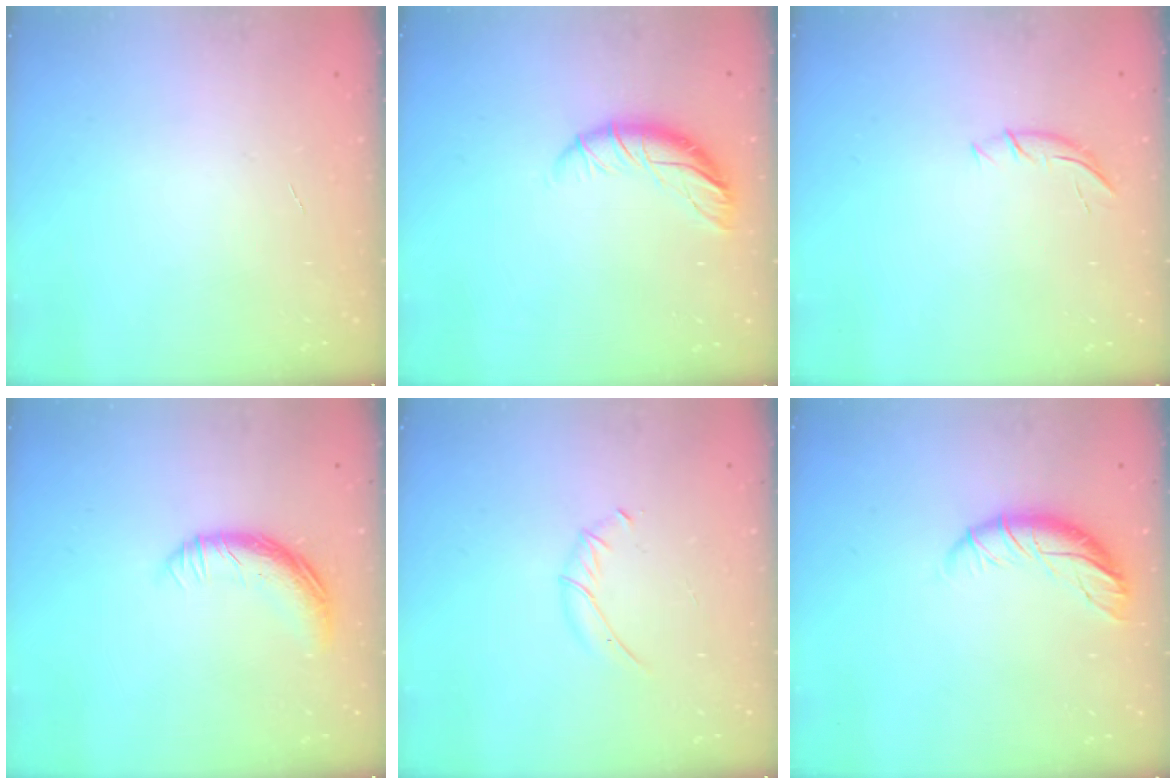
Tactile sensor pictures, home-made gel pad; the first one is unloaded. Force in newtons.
{"total": 9.1, "press": 9.1, "slide": 0.4}
{"total": 5.8, "press": 5.7, "slide": 1.0}
{"total": 10.6, "press": 10.6, "slide": 0.4}
{"total": 4.4, "press": 4.2, "slide": 1.1}
{"total": 9.4, "press": 9.2, "slide": 2.0}